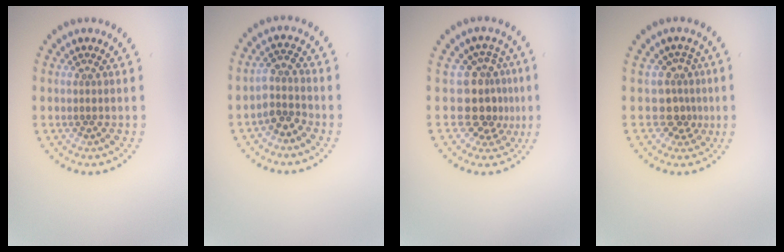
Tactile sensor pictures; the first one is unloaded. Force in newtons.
{"total": 2.4, "press": 1.8, "slide": 1.6}
{"total": 3.9, "press": 3.0, "slide": 2.5}
{"total": 2.8, "press": 2.0, "slide": 2.0}